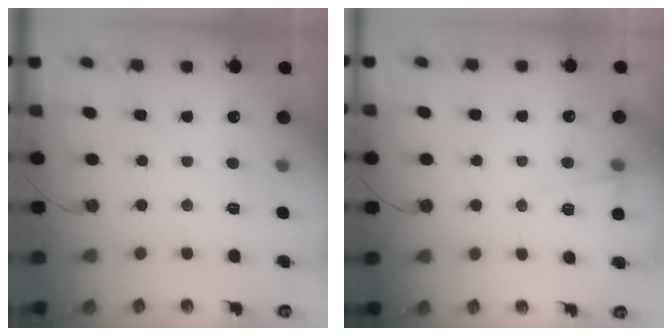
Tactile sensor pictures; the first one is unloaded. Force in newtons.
{"total": 5.0, "press": 3.5, "slide": 3.6}